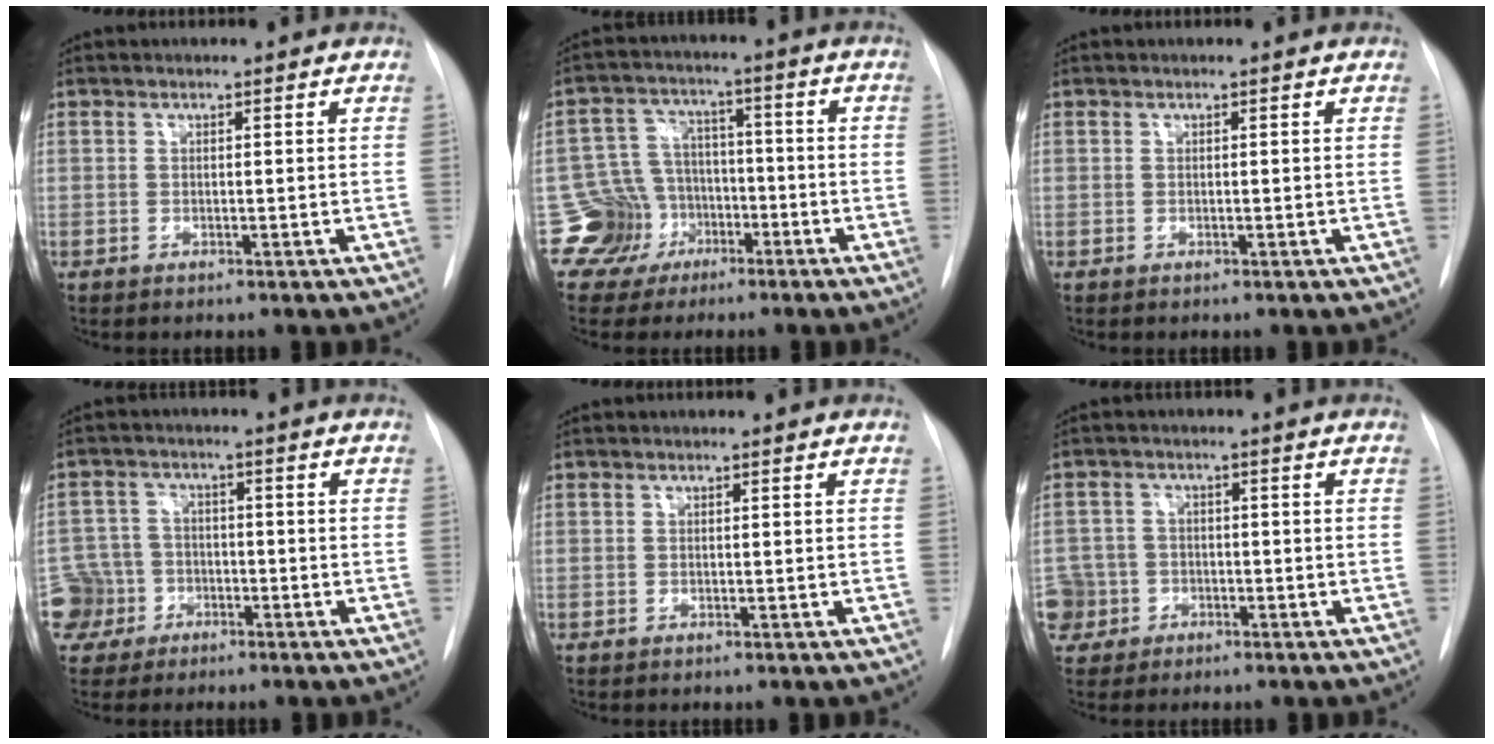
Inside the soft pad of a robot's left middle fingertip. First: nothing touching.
{"total": 8.3, "force": [-3.9, 7.3, -0.1], "torque": [0.009, 0.029, -0.064]}
{"total": 0.0}
{"total": 6.7, "force": [-3.2, 5.8, -0.3], "torque": [0.005, 0.011, -0.057]}
{"total": 0.0}
{"total": 5.9, "force": [-2.6, 5.3, -0.2], "torque": [0.002, 0.013, -0.046]}